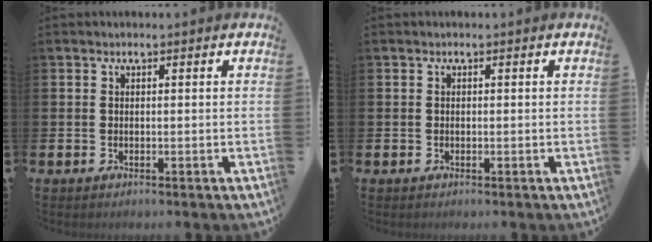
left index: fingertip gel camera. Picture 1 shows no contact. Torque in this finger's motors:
{"motor_torque": [-0.29, 0.06, -0.01, -0.01]}